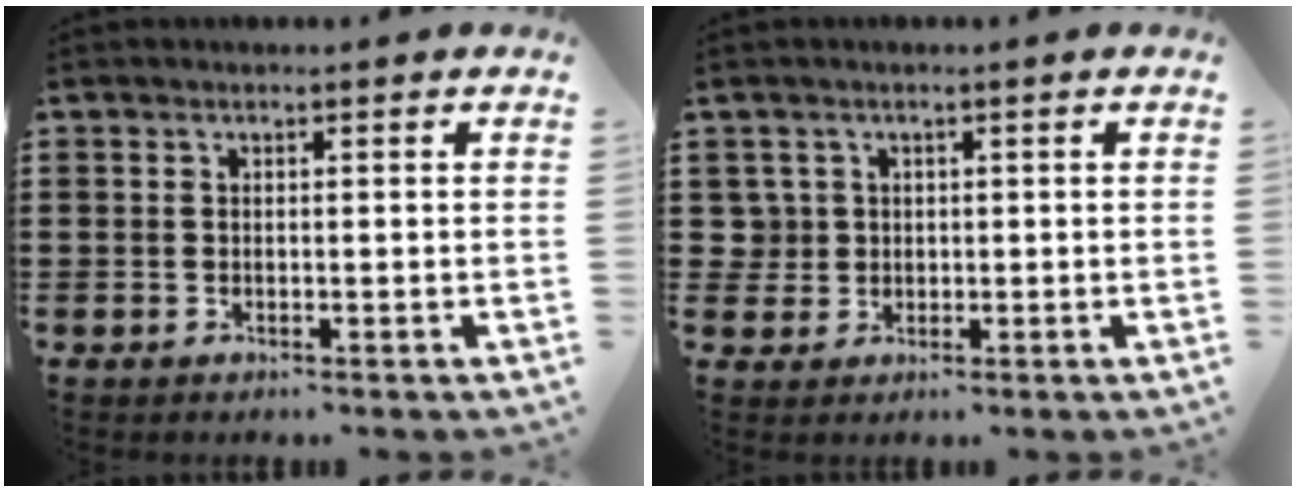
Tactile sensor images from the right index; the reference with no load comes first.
{"total": 2.6, "force": [0.3, 2.5, 0.2], "torque": [-0.026, 0.007, 0.000]}